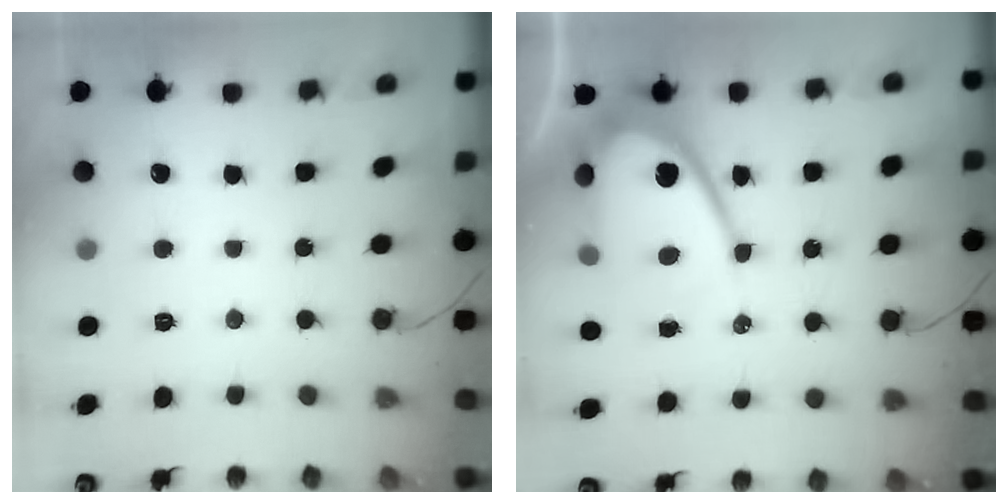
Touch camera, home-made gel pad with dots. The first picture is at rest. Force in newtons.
{"total": 13.2, "press": 13.2, "slide": 1.0}